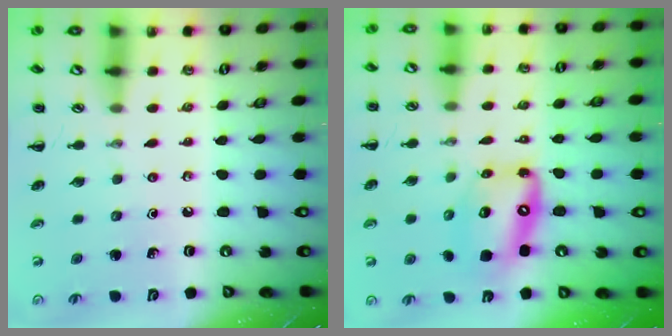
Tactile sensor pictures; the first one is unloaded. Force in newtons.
{"total": 12.4, "press": 12.0, "slide": 3.2}